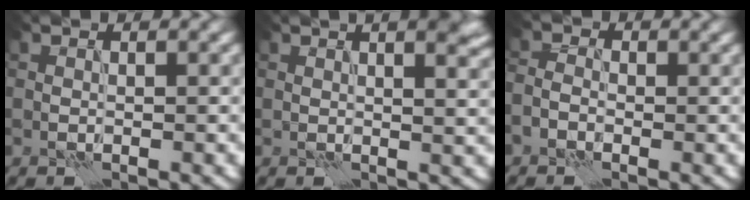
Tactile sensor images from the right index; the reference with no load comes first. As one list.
[{"total": 9.2, "force": [4.9, 4.1, 6.7], "torque": [-0.047, 0.049, 0.042]}, {"total": 2.0, "force": [-1.1, 1.5, 0.8], "torque": [-0.009, 0.002, -0.022]}]